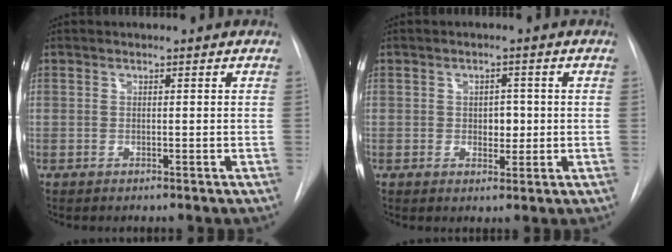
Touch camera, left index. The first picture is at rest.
{"total": 2.6, "force": [-0.3, 1.8, 1.9], "torque": [-0.019, -0.004, -0.002]}